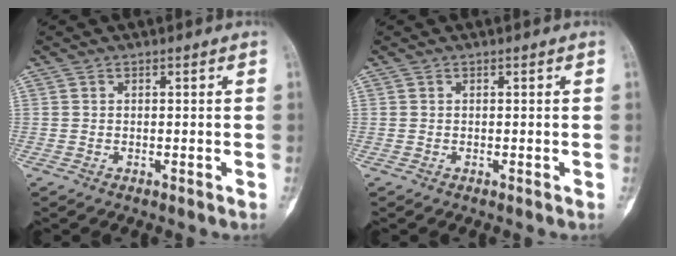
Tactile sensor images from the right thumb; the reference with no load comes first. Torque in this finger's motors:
{"motor_torque": [0.00, 0.00, 0.04, -0.04, 0.00]}